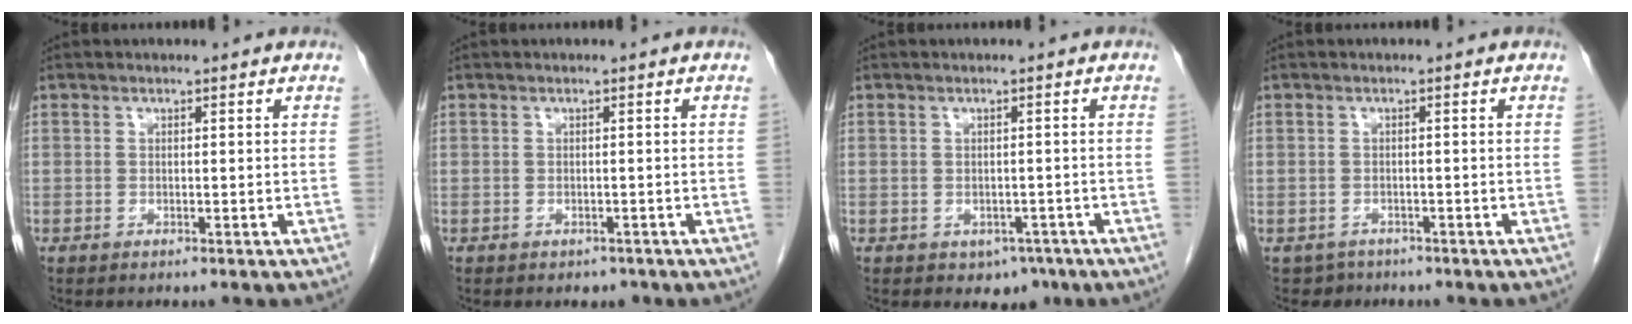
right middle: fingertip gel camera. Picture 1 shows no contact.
{"total": 1.1, "force": [-0.8, 0.8, 0.2], "torque": [-0.002, 0.001, -0.008]}
{"total": 2.7, "force": [-1.4, 1.9, 1.3], "torque": [-0.010, 0.003, -0.009]}
{"total": 2.4, "force": [-1.7, 1.6, -0.4], "torque": [0.001, 0.004, -0.028]}